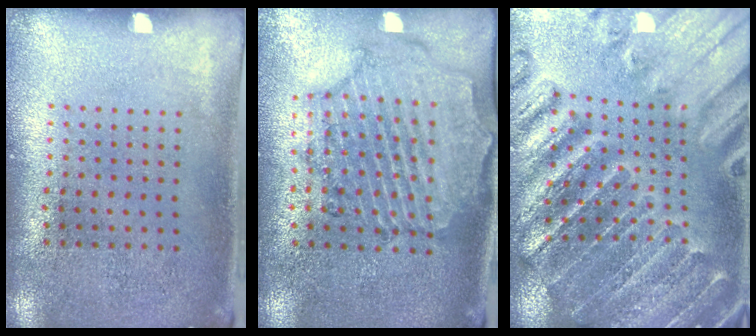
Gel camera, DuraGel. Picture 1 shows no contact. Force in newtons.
{"total": 1.2, "press": 1.1, "slide": 0.3}
{"total": 2.8, "press": 2.8, "slide": 0.4}